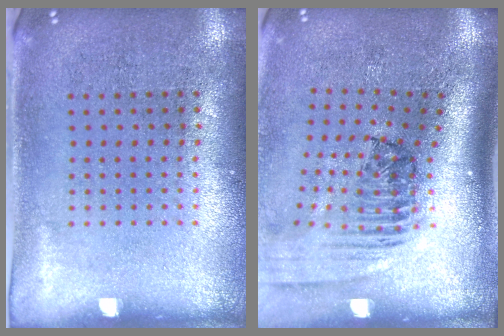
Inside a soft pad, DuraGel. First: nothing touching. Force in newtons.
{"total": 2.5, "press": 1.7, "slide": 1.8}